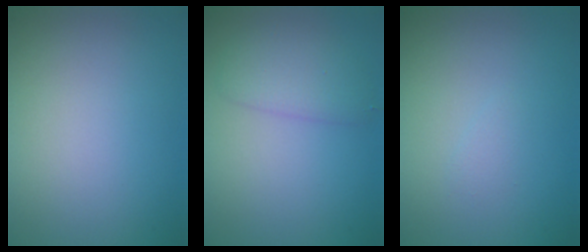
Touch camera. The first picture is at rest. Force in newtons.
{"total": 2.7, "press": 2.7, "slide": 0.1}
{"total": 0.6, "press": 0.6, "slide": 0.1}